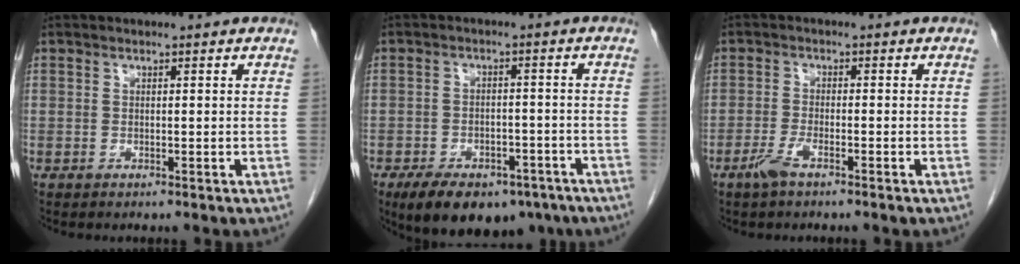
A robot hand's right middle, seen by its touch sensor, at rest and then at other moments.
{"total": 14.1, "force": [-9.5, 7.3, 7.4], "torque": [-0.124, 0.000, -0.136]}
{"total": 2.9, "force": [-2.0, 0.3, 2.1], "torque": [-0.051, -0.003, -0.042]}